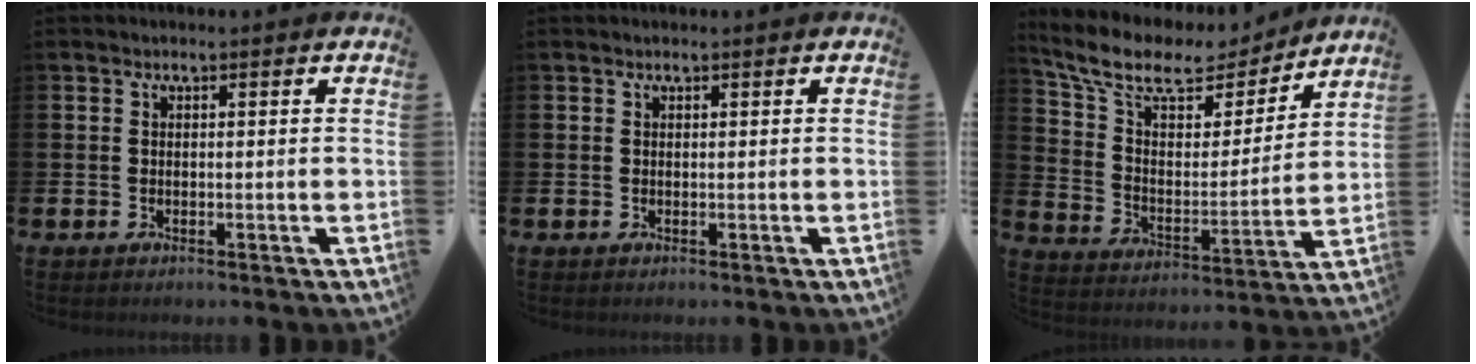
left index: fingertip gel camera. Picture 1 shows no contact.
{"total": 0.0}
{"total": 10.4, "force": [8.6, 4.3, 4.1], "torque": [-0.130, -0.048, 0.148]}